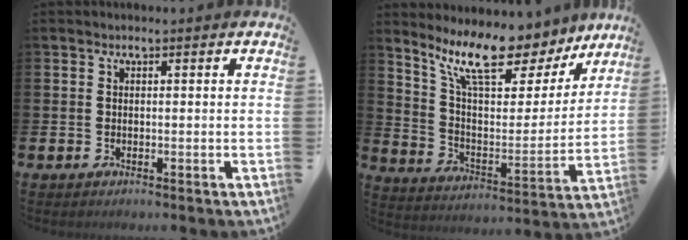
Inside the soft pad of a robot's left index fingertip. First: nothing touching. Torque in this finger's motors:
{"motor_torque": [1.74, -0.39, 0.30, 0.21]}